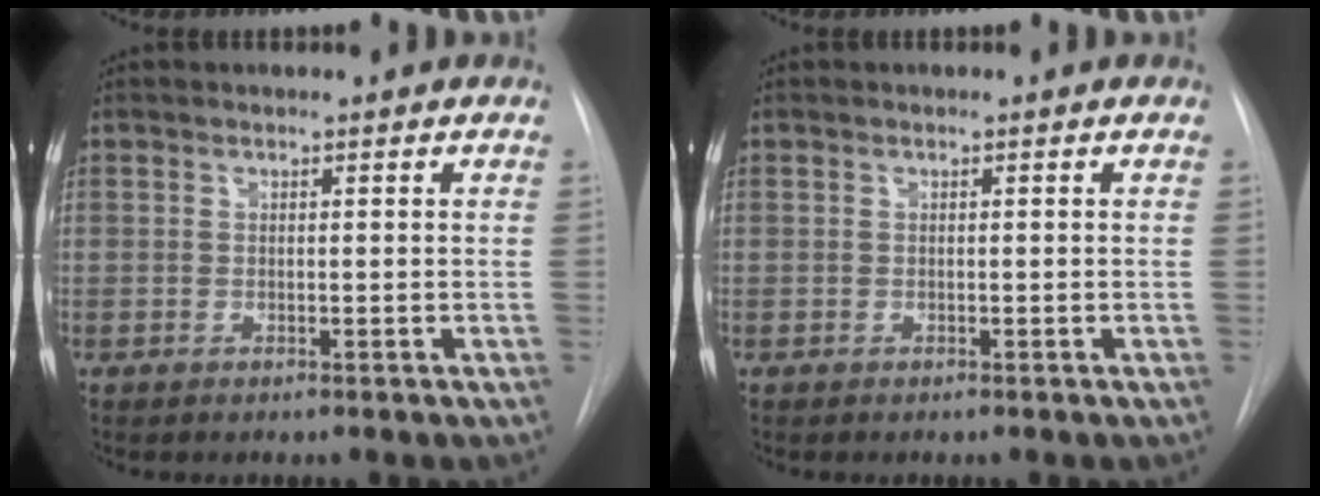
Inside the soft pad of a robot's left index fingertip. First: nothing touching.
{"total": 0.0}